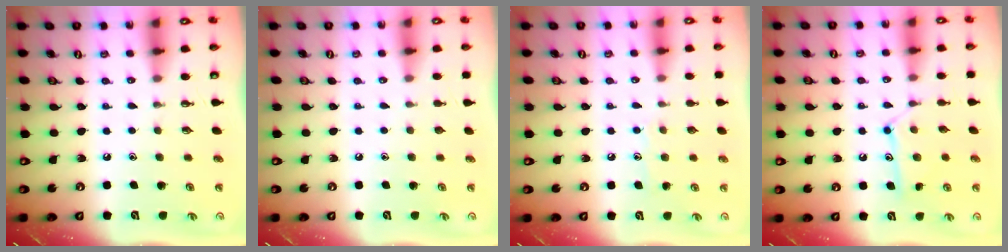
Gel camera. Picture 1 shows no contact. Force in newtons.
{"total": 0.0}
{"total": 6.9, "press": 6.9, "slide": 0.7}
{"total": 11.3, "press": 11.3, "slide": 0.1}